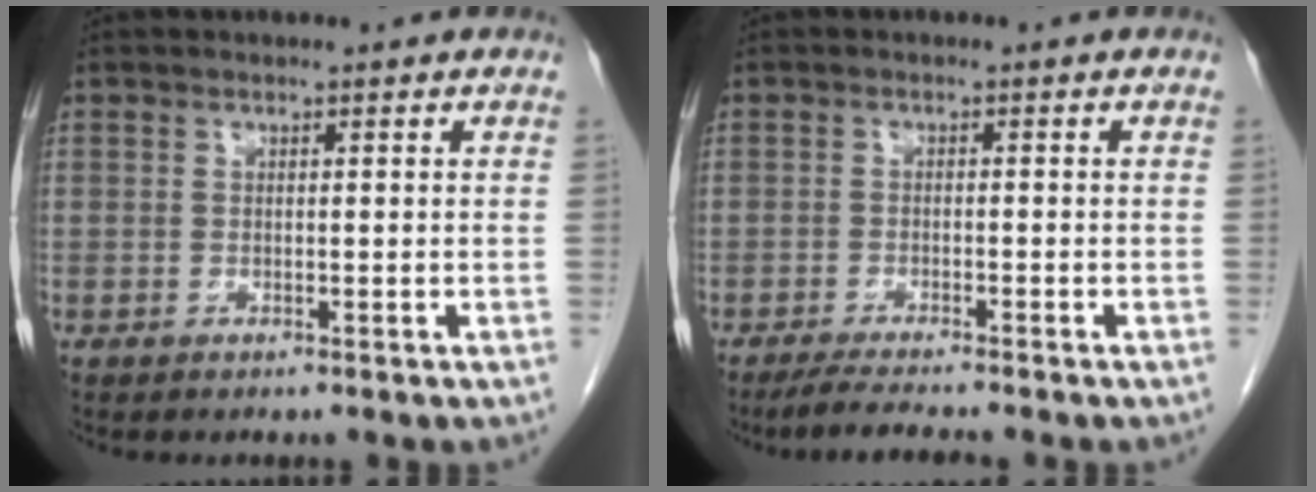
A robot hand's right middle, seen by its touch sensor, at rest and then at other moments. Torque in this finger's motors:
{"motor_torque": [0.46, -0.26, 0.20, 0.03]}